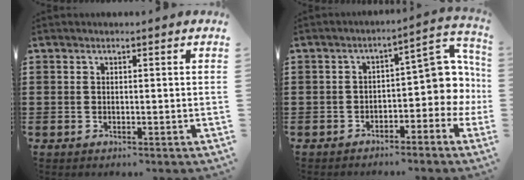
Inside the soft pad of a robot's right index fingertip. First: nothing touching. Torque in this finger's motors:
{"motor_torque": [1.43, -0.21, 0.55, 0.05]}